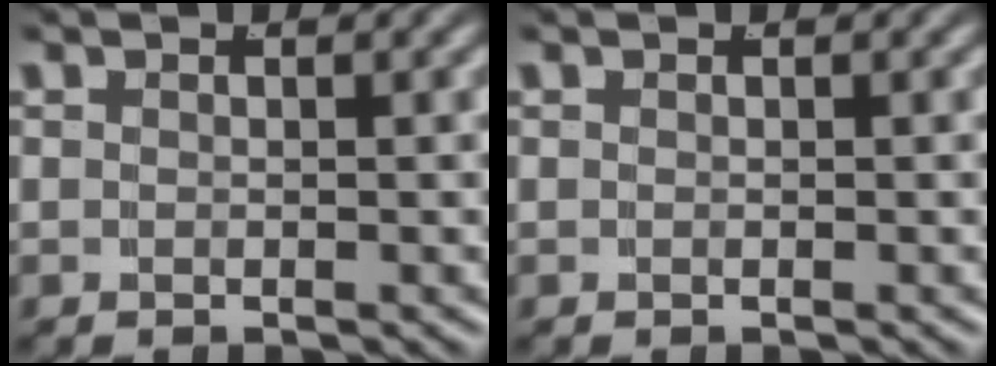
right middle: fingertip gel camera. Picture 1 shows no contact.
{"total": 0.0}